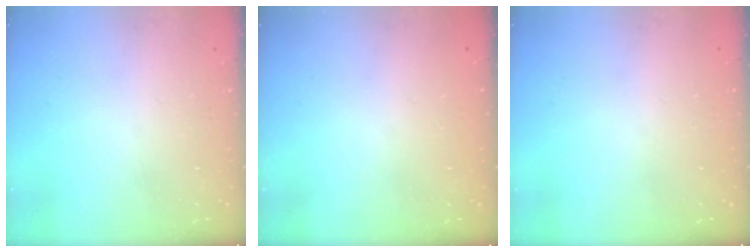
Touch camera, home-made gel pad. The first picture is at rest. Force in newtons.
{"total": 0.0}
{"total": 0.0}